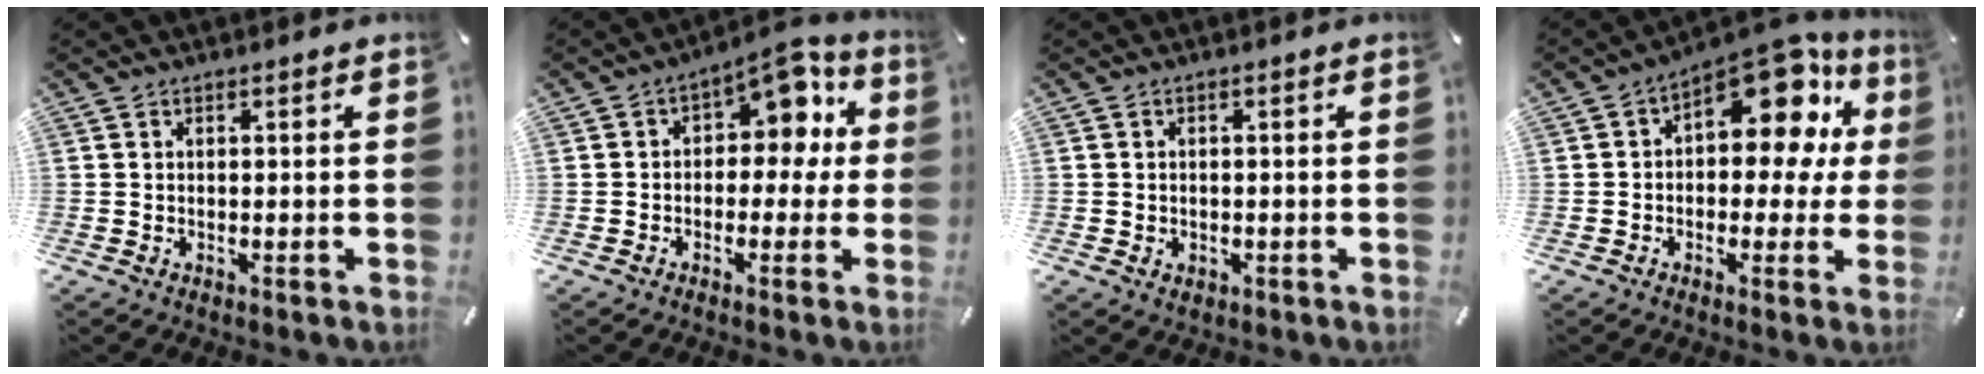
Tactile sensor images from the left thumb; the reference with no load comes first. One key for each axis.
{"total": 7.9, "fx": 3.6, "fy": 5.1, "fz": 4.9, "tx": -0.061, "ty": -0.032, "tz": 0.055}
{"total": 1.4, "fx": -0.3, "fy": 1.2, "fz": 0.4, "tx": -0.009, "ty": 0.005, "tz": -0.008}
{"total": 14.2, "fx": 7.8, "fy": 7.2, "fz": 9.4, "tx": -0.130, "ty": -0.063, "tz": 0.133}